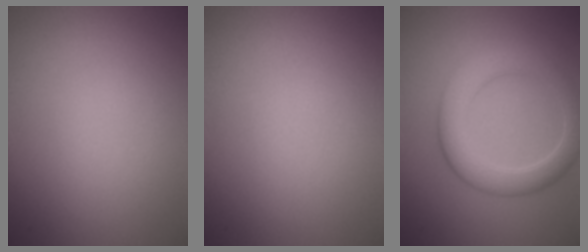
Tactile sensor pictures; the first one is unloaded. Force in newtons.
{"total": 0.0}
{"total": 5.0, "press": 4.9, "slide": 0.4}